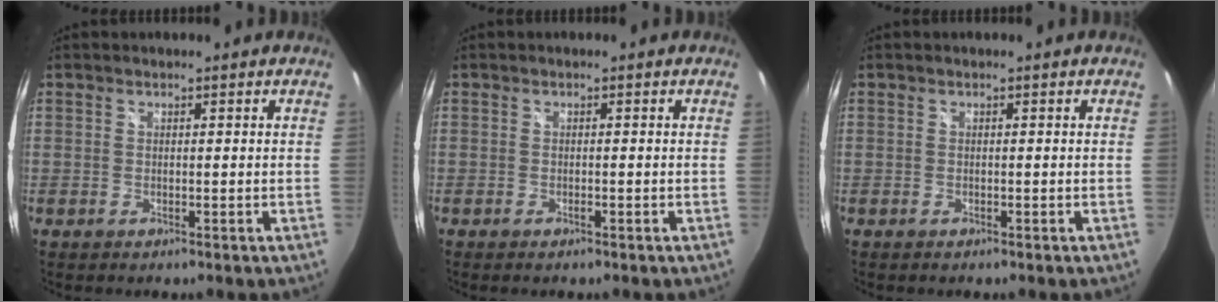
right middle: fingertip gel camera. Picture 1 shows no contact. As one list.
[{"total": 0.7, "force": [-0.6, 0.2, 0.4], "torque": [-0.008, -0.001, -0.011]}, {"total": 0.0}]